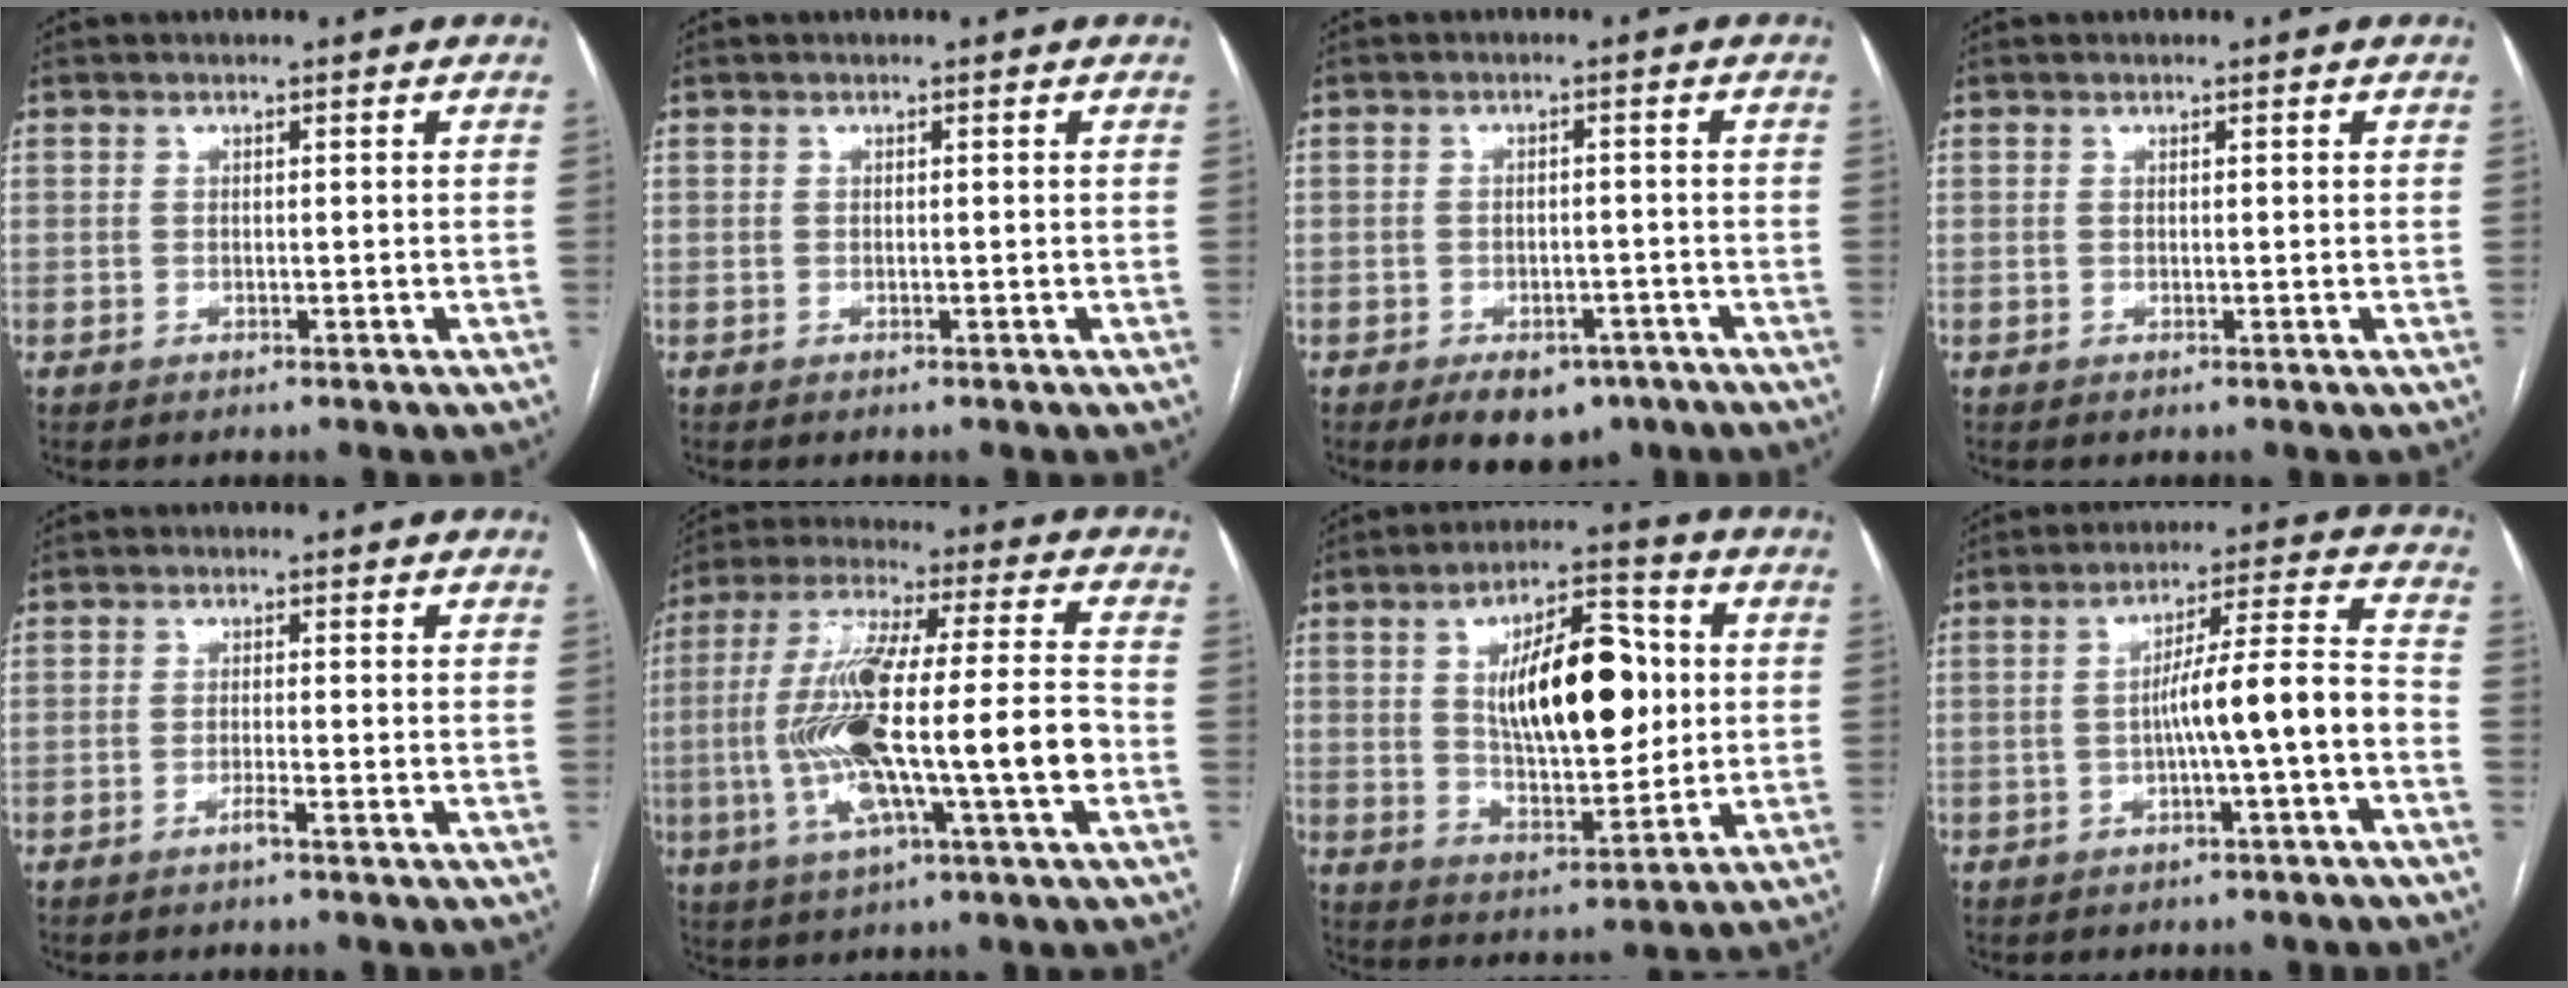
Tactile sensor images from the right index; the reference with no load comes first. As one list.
[{"total": 0.0}, {"total": 6.8, "force": [-4.5, 3.9, 3.2], "torque": [-0.035, 0.005, -0.057]}, {"total": 0.0}, {"total": 1.3, "force": [-0.9, -0.2, 0.9], "torque": [-0.017, 0.000, -0.017]}, {"total": 18.7, "force": [-3.6, 1.5, 18.3], "torque": [-0.354, 0.006, -0.063]}, {"total": 15.5, "force": [2.6, 5.7, 14.2], "torque": [-0.230, 0.016, 0.045]}, {"total": 9.0, "force": [-2.6, -0.5, 8.6], "torque": [-0.135, 0.026, -0.039]}]